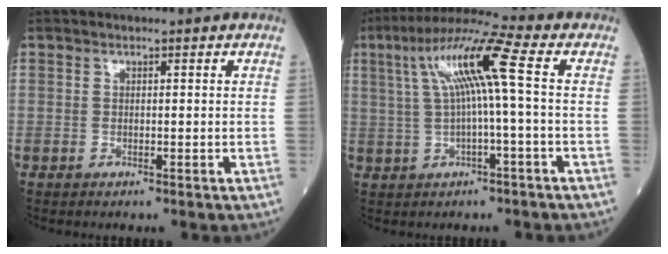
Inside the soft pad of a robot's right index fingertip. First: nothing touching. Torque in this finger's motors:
{"motor_torque": [1.53, 0.46, 0.72, 0.21]}